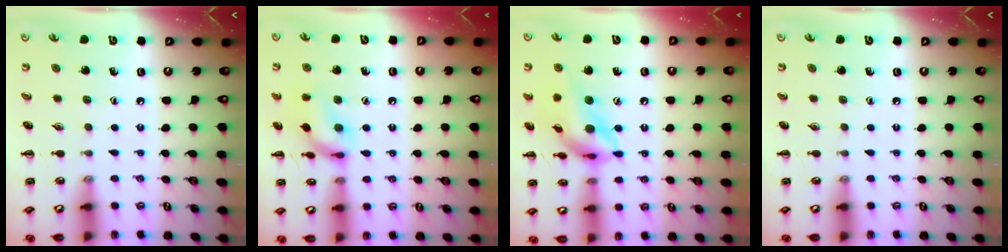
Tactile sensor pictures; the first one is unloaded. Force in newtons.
{"total": 12.8, "press": 12.7, "slide": 1.2}
{"total": 15.0, "press": 14.7, "slide": 3.0}
{"total": 0.0}